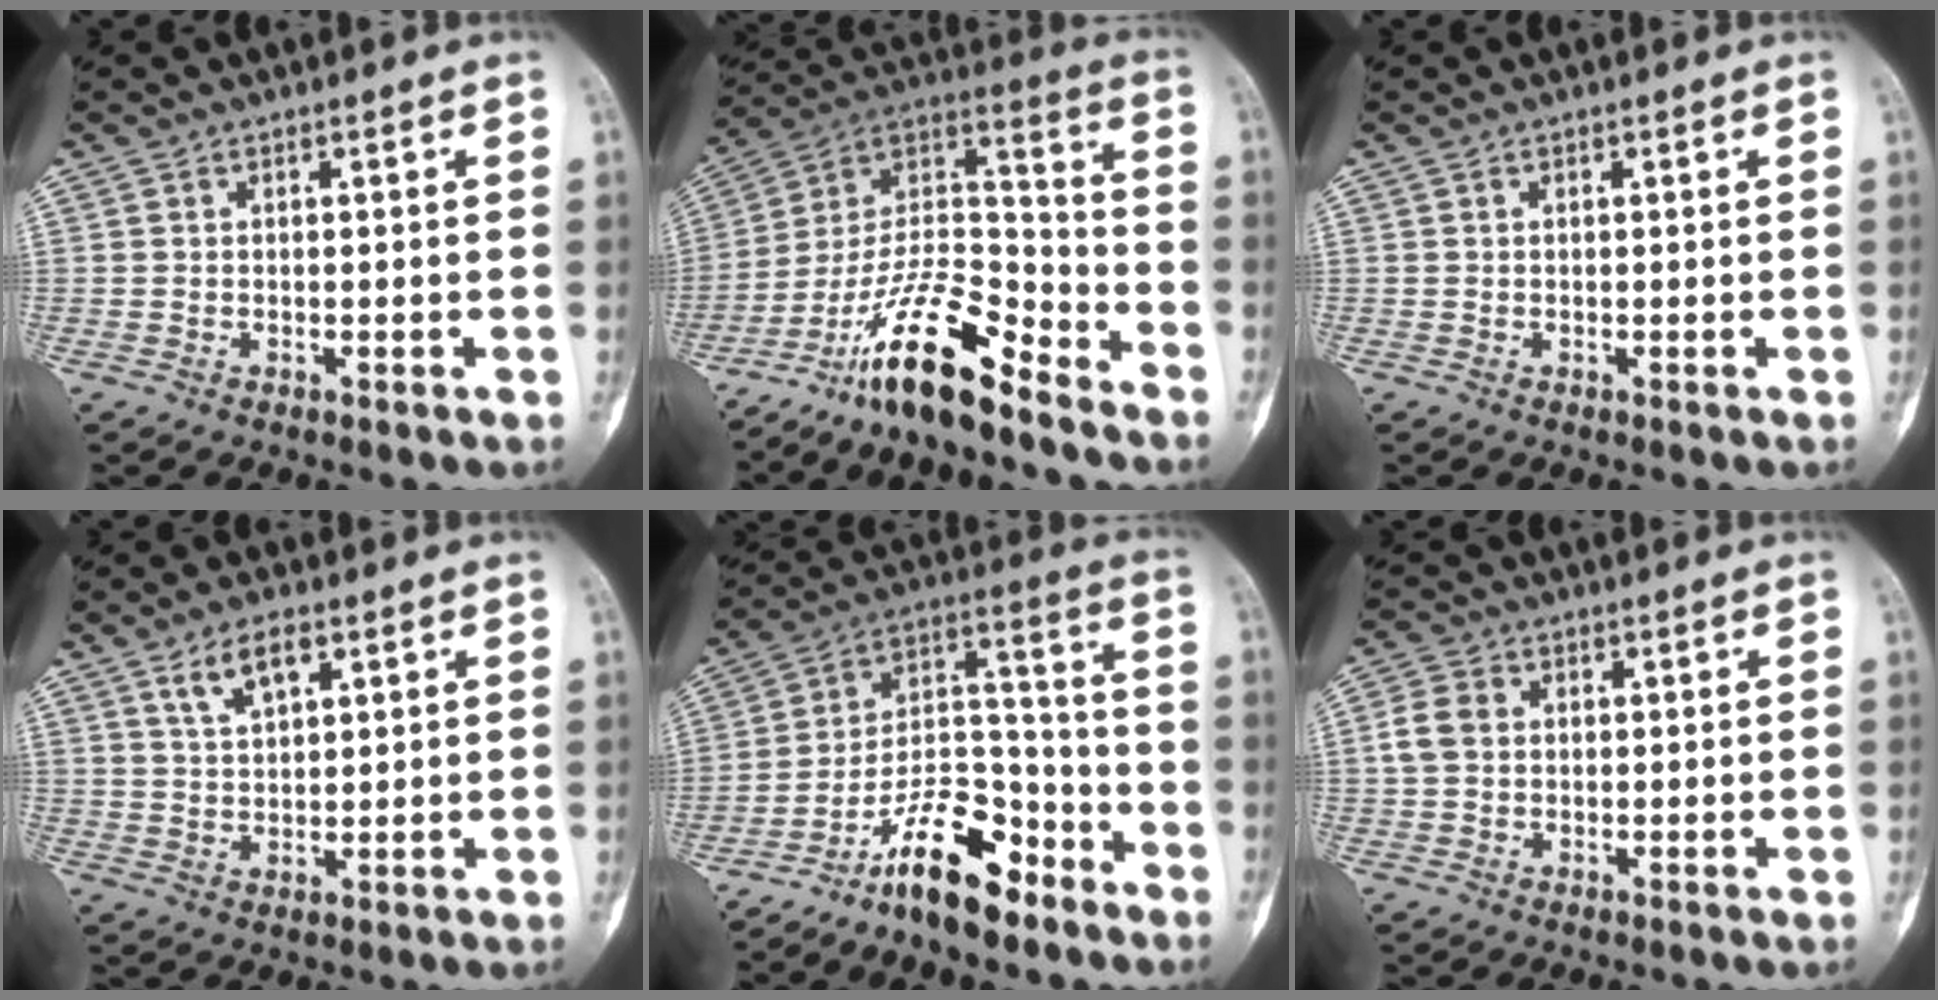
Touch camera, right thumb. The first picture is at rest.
{"total": 17.3, "force": [-12.7, 4.7, 10.7], "torque": [-0.183, 0.098, -0.232]}
{"total": 0.0}
{"total": 6.1, "force": [3.4, 2.7, 4.2], "torque": [-0.071, -0.011, 0.067]}
{"total": 12.7, "force": [-9.1, 5.0, 7.3], "torque": [-0.115, 0.090, -0.166]}
{"total": 4.2, "force": [0.4, 3.3, 2.5], "torque": [-0.053, 0.013, 0.003]}